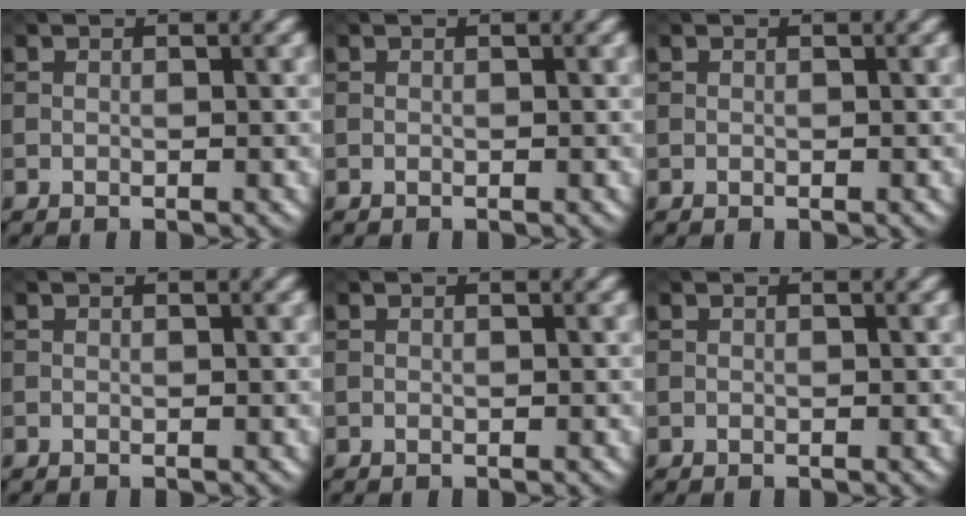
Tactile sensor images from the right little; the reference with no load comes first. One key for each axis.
{"total": 0.0}
{"total": 0.0}
{"total": 0.0}
{"total": 0.0}
{"total": 0.0}